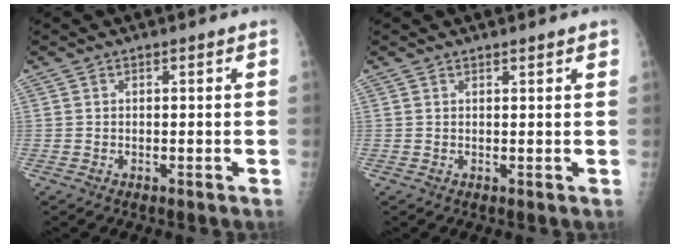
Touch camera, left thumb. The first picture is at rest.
{"total": 1.5, "force": [1.2, 0.2, 0.8], "torque": [-0.005, 0.000, 0.016]}